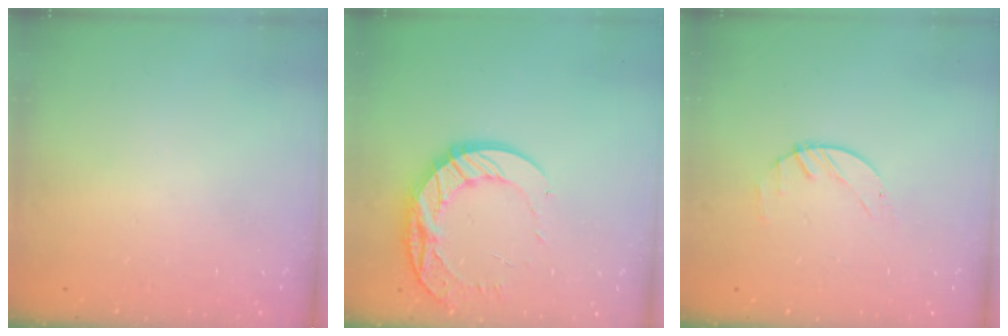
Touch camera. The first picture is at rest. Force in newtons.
{"total": 14.7, "press": 14.6, "slide": 1.3}
{"total": 1.4, "press": 1.3, "slide": 0.2}